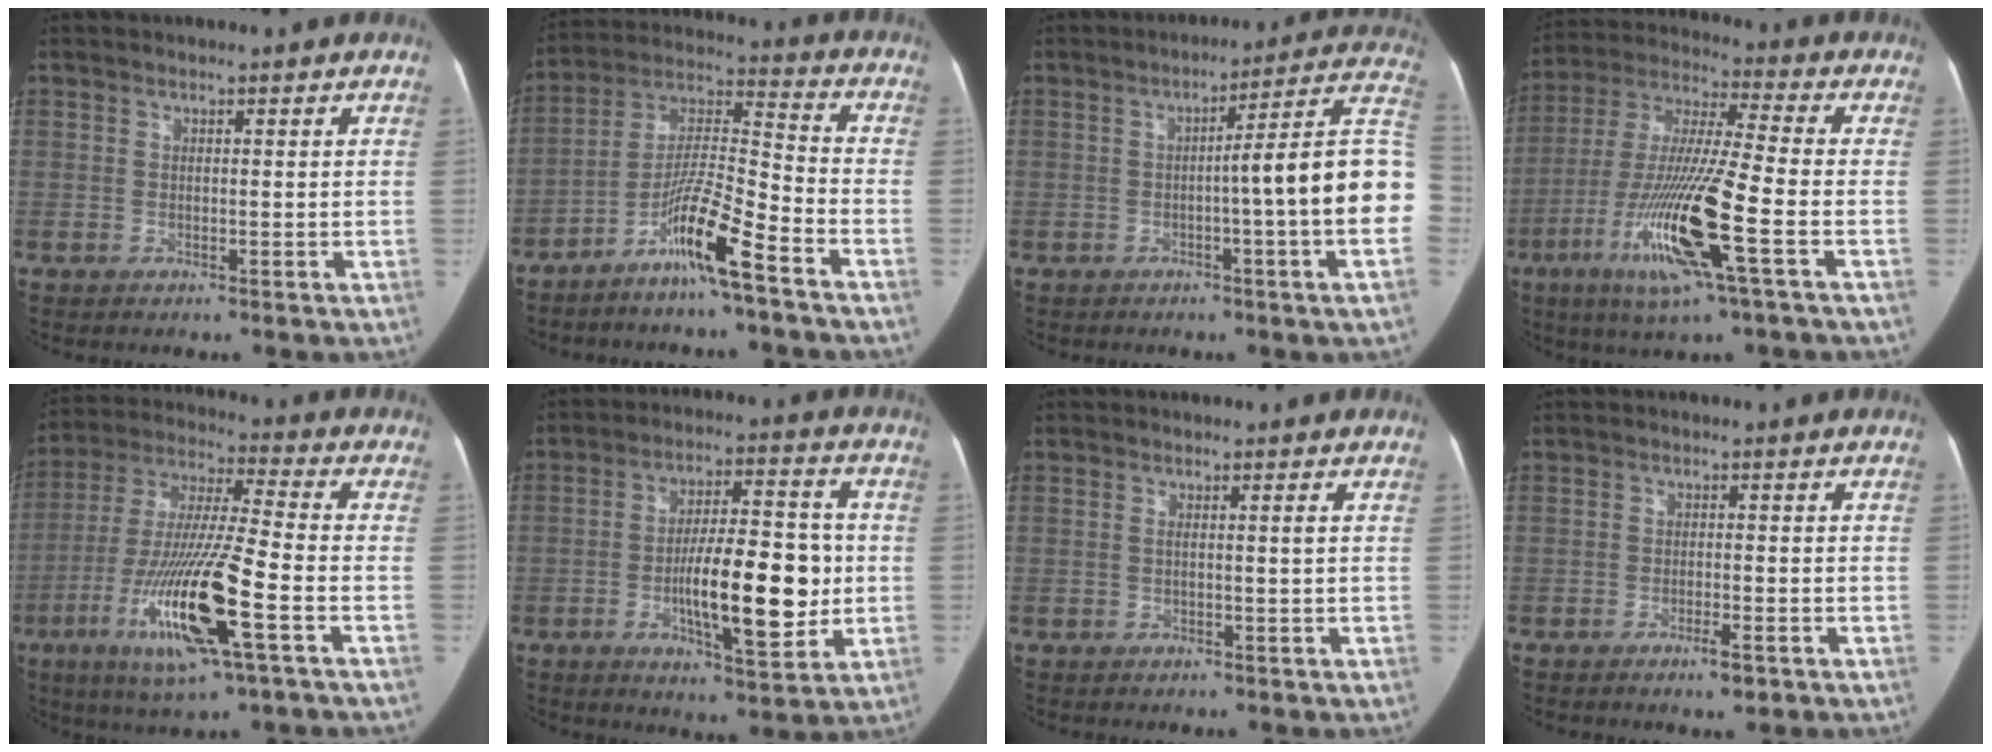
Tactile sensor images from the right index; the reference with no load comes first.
{"total": 11.7, "force": [-7.5, -0.1, 9.0], "torque": [-0.174, -0.003, -0.141]}
{"total": 15.2, "force": [-1.6, -1.5, 15.1], "torque": [-0.175, 0.024, -0.034]}
{"total": 17.1, "force": [-6.0, 0.3, 16.0], "torque": [-0.328, -0.019, -0.117]}
{"total": 17.9, "force": [-6.4, 0.9, 16.6], "torque": [-0.345, -0.022, -0.120]}
{"total": 14.5, "force": [-2.0, 4.1, 13.8], "torque": [-0.221, 0.008, -0.030]}
{"total": 1.2, "force": [0.1, -0.3, 1.2], "torque": [-0.020, 0.000, 0.001]}
{"total": 2.7, "force": [-1.7, 0.5, 2.1], "torque": [-0.033, -0.001, -0.024]}